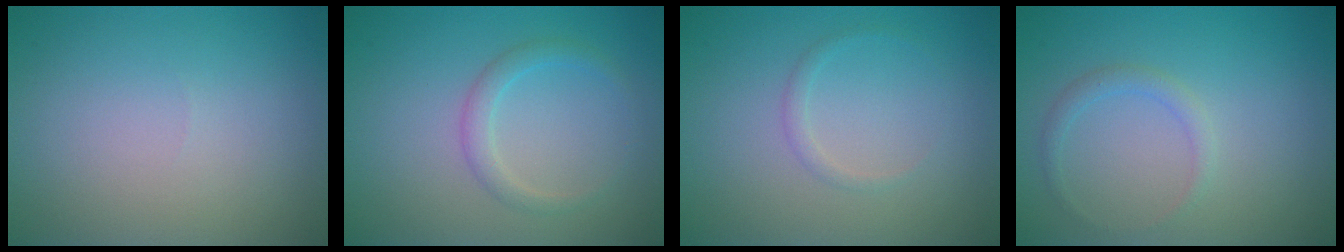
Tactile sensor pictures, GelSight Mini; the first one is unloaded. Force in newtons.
{"total": 1.7, "press": 1.7, "slide": 0.1}
{"total": 0.8, "press": 0.8, "slide": 0.0}
{"total": 1.2, "press": 1.2, "slide": 0.2}